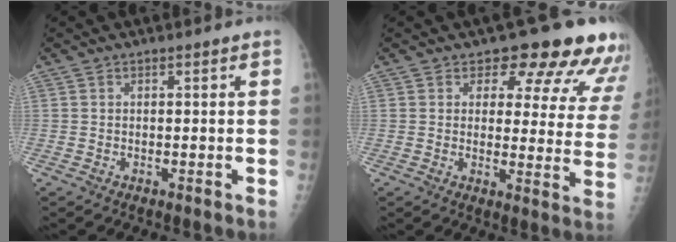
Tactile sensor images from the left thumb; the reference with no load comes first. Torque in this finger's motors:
{"motor_torque": [0.21, 0.32, 0.01, -0.20, 0.10]}